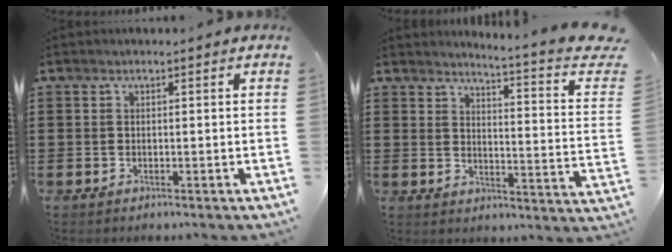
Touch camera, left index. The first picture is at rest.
{"total": 4.5, "force": [3.5, -0.9, 2.6], "torque": [-0.055, -0.043, 0.046]}